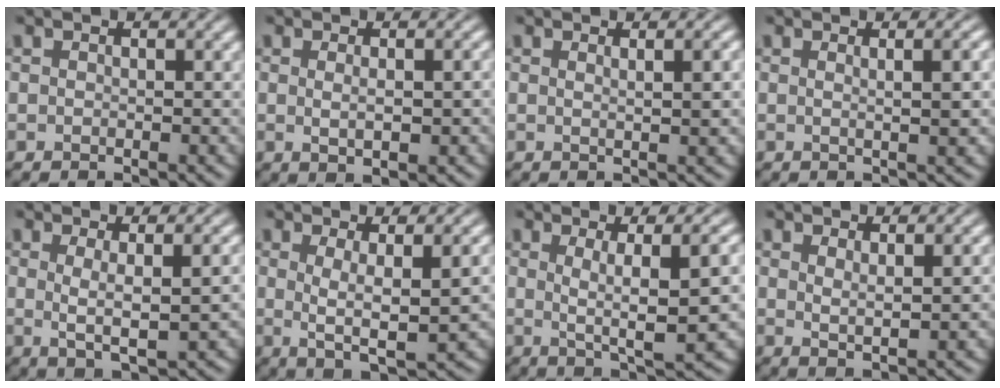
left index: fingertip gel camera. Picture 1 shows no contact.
{"total": 2.4, "force": [0.0, 0.5, 2.3], "torque": [-0.038, -0.004, 0.007]}
{"total": 2.1, "force": [0.6, 0.6, 1.9], "torque": [-0.018, 0.006, -0.001]}
{"total": 3.2, "force": [0.7, 1.0, 2.9], "torque": [-0.027, 0.006, -0.007]}
{"total": 3.4, "force": [0.5, 0.5, 3.3], "torque": [-0.063, -0.008, 0.011]}
{"total": 4.3, "force": [0.7, 0.7, 4.2], "torque": [-0.079, -0.010, 0.015]}
{"total": 6.1, "force": [0.9, 1.1, 5.9], "torque": [-0.092, -0.002, 0.018]}
{"total": 1.8, "force": [1.0, 0.3, 1.4], "torque": [-0.026, -0.008, 0.017]}